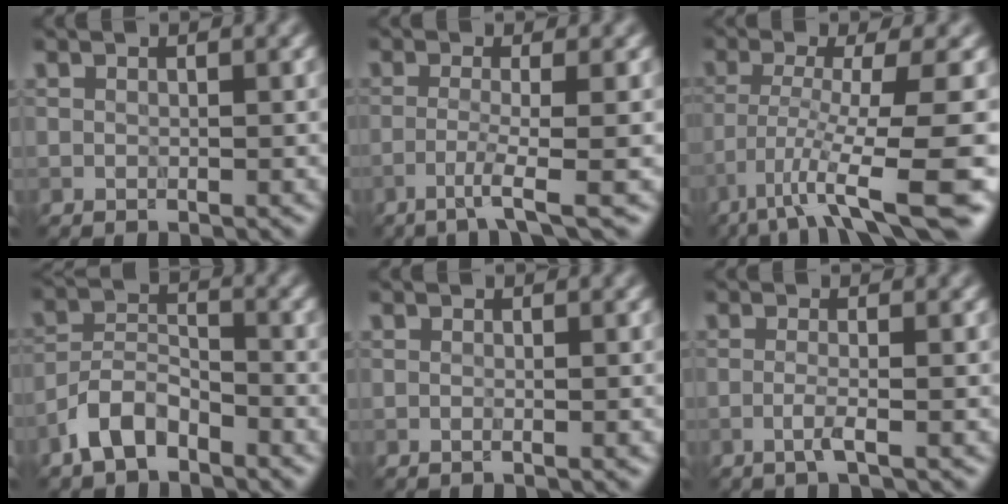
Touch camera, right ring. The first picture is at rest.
{"total": 3.1, "force": [-1.5, 0.2, 2.8], "torque": [-0.045, 0.003, -0.043]}
{"total": 9.4, "force": [-4.9, 1.3, 7.9], "torque": [-0.128, -0.004, -0.081]}
{"total": 4.1, "force": [-3.0, 1.9, 2.0], "torque": [-0.036, 0.009, -0.067]}
{"total": 0.9, "force": [0.0, 0.4, 0.8], "torque": [0.002, -0.007, -0.008]}
{"total": 1.6, "force": [-0.6, 0.3, 1.5], "torque": [-0.026, 0.002, -0.021]}